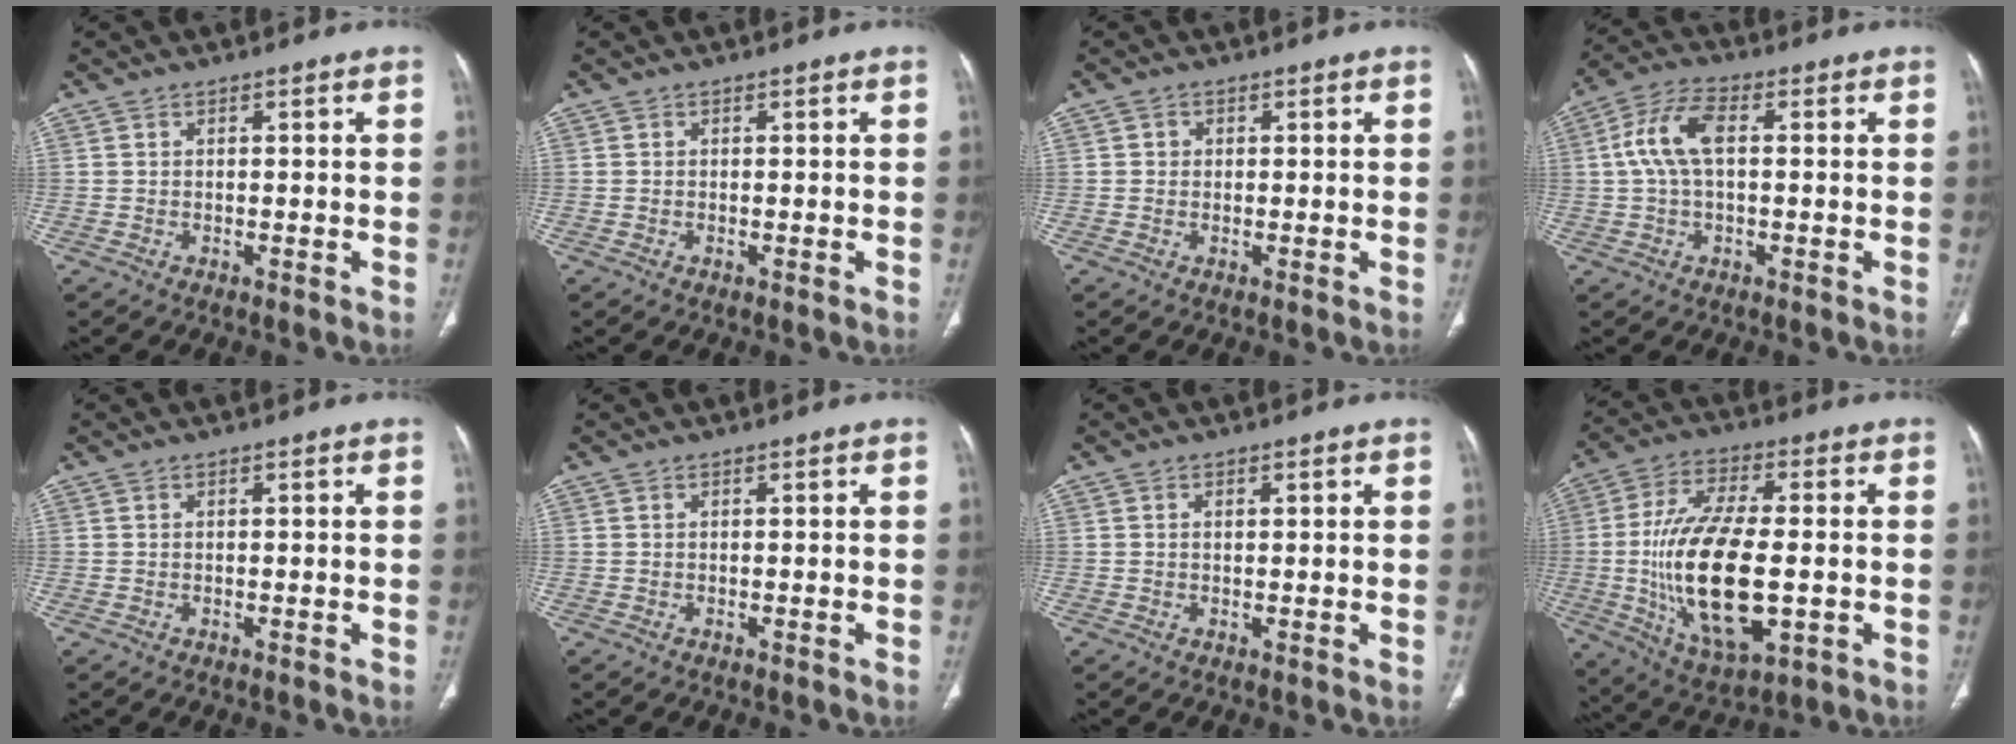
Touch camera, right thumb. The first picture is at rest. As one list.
[{"total": 0.0}, {"total": 1.1, "force": [0.2, 1.1, 0.3], "torque": [0.001, 0.003, 0.001]}, {"total": 8.5, "force": [0.9, 4.2, 7.3], "torque": [-0.160, 0.027, 0.015]}, {"total": 0.0}, {"total": 0.0}, {"total": 1.0, "force": [0.3, 0.5, 0.8], "torque": [-0.017, 0.001, 0.006]}, {"total": 21.3, "force": [-2.4, 9.4, 19.0], "torque": [-0.367, -0.004, -0.029]}]